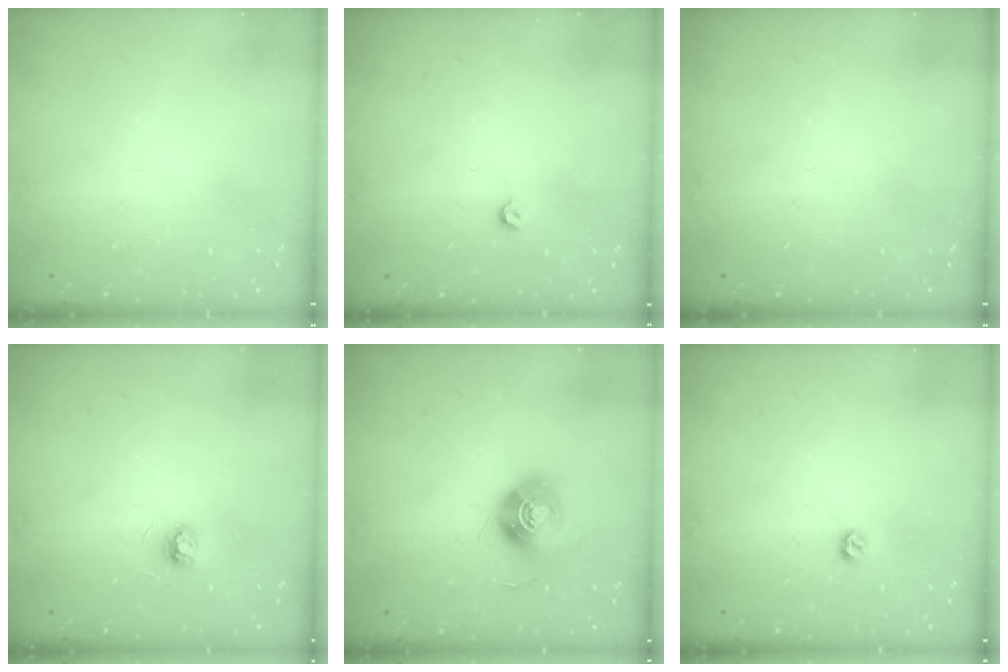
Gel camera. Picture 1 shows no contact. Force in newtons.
{"total": 3.6, "press": 3.6, "slide": 0.8}
{"total": 0.0}
{"total": 3.3, "press": 3.3, "slide": 0.4}
{"total": 11.2, "press": 11.2, "slide": 0.5}
{"total": 5.1, "press": 5.0, "slide": 0.7}